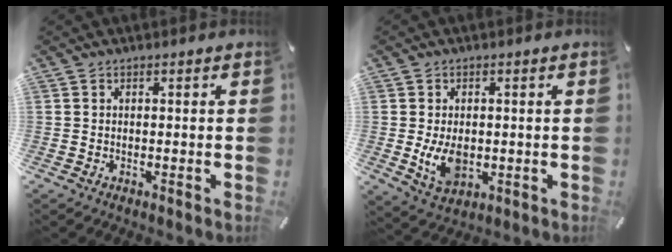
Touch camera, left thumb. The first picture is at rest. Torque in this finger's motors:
{"motor_torque": [1.34, 1.55, 0.87, 0.09, 0.25]}